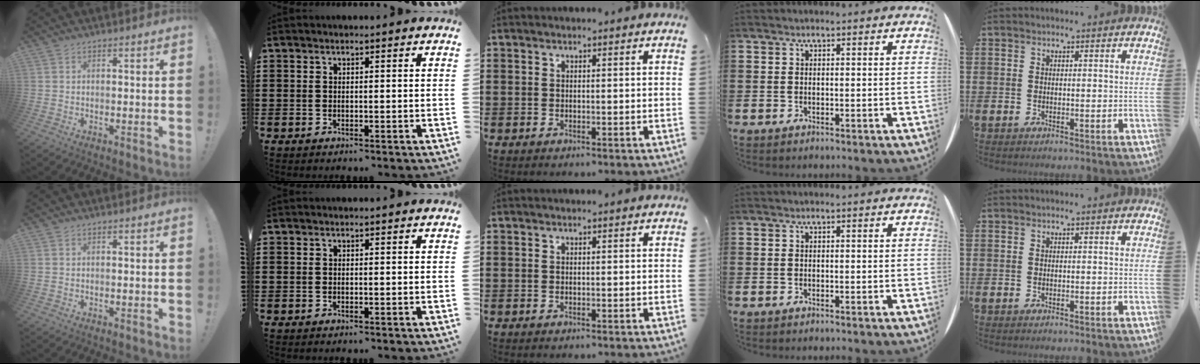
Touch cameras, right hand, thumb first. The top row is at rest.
{}